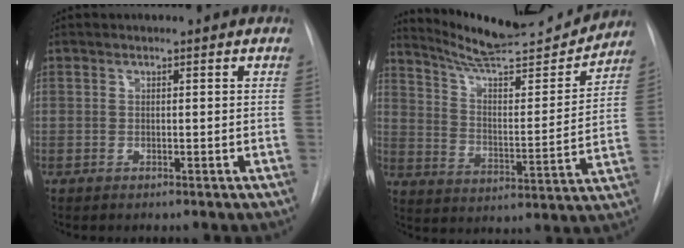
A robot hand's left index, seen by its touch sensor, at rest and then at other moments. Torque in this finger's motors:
{"motor_torque": [-0.04, -0.56, 0.22, 0.05]}